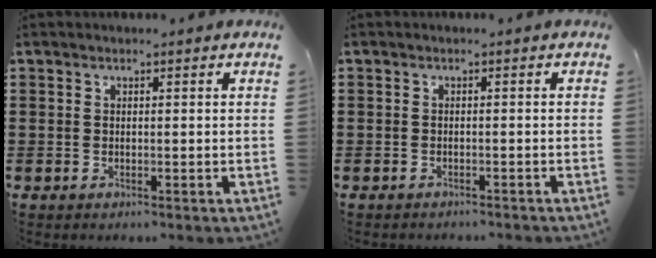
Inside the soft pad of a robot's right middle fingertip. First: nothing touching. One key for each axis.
{"total": 0.9, "fx": -0.9, "fy": 0.2, "fz": -0.2, "tx": 0.002, "ty": 0.004, "tz": -0.021}